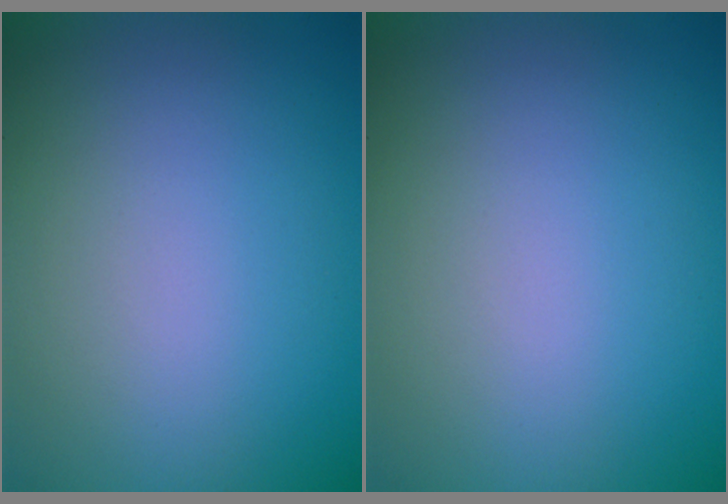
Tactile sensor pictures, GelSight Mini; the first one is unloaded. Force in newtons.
{"total": 0.0}